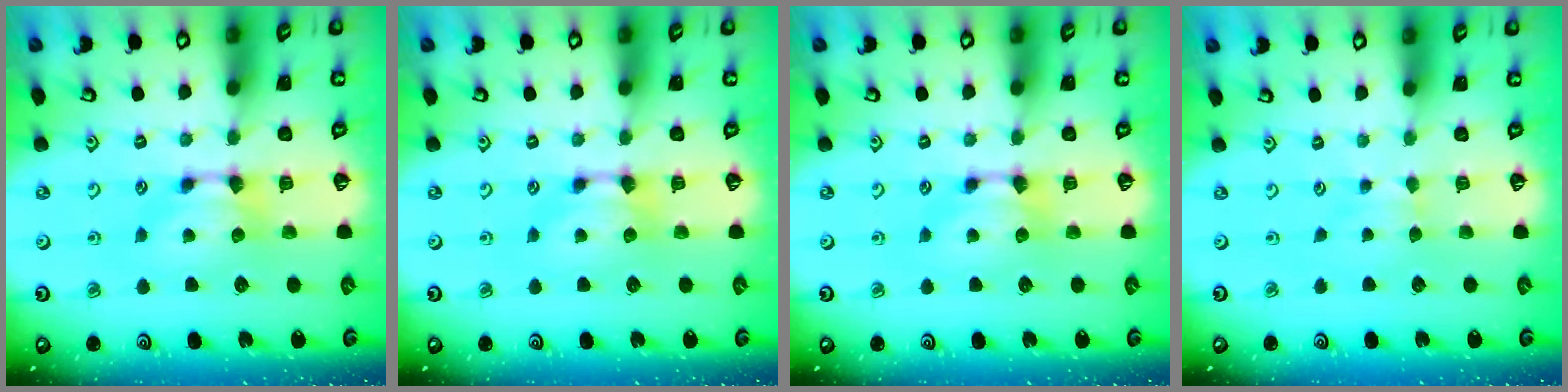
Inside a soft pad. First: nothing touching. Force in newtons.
{"total": 0.0}
{"total": 0.0}
{"total": 2.5, "press": 2.4, "slide": 0.4}